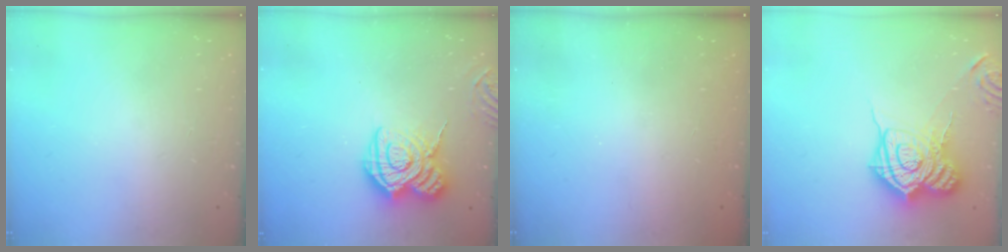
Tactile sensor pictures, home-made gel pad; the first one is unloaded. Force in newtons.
{"total": 12.7, "press": 12.6, "slide": 0.8}
{"total": 2.4, "press": 2.3, "slide": 0.8}
{"total": 20.2, "press": 20.1, "slide": 1.2}